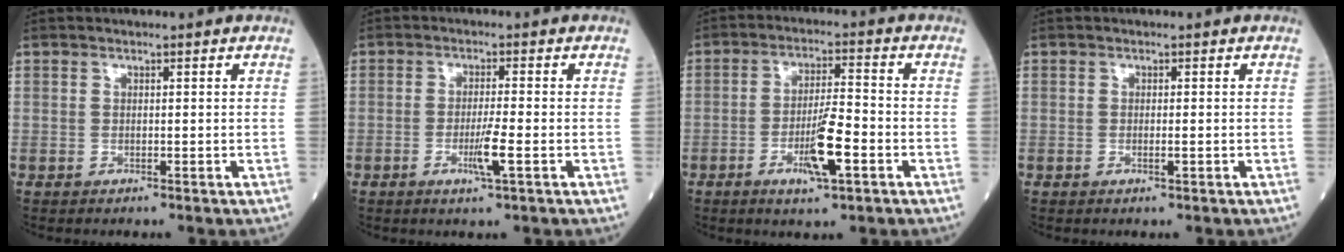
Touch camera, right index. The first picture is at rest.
{"total": 4.1, "force": [-1.5, -0.2, 3.8], "torque": [-0.071, -0.007, -0.027]}
{"total": 7.8, "force": [-3.1, 1.0, 7.1], "torque": [-0.130, -0.003, -0.052]}
{"total": 0.8, "force": [-0.3, 0.0, 0.7], "torque": [-0.015, -0.001, -0.003]}